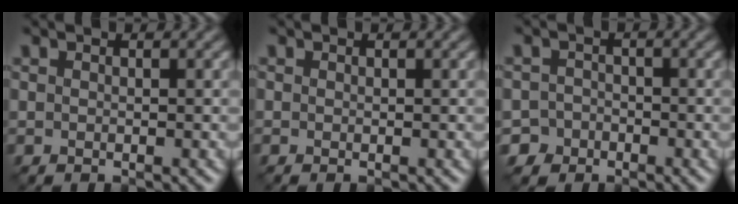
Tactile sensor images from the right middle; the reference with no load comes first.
{"total": 0.0}
{"total": 4.0, "force": [-2.9, 2.7, 0.4], "torque": [0.014, 0.003, -0.049]}